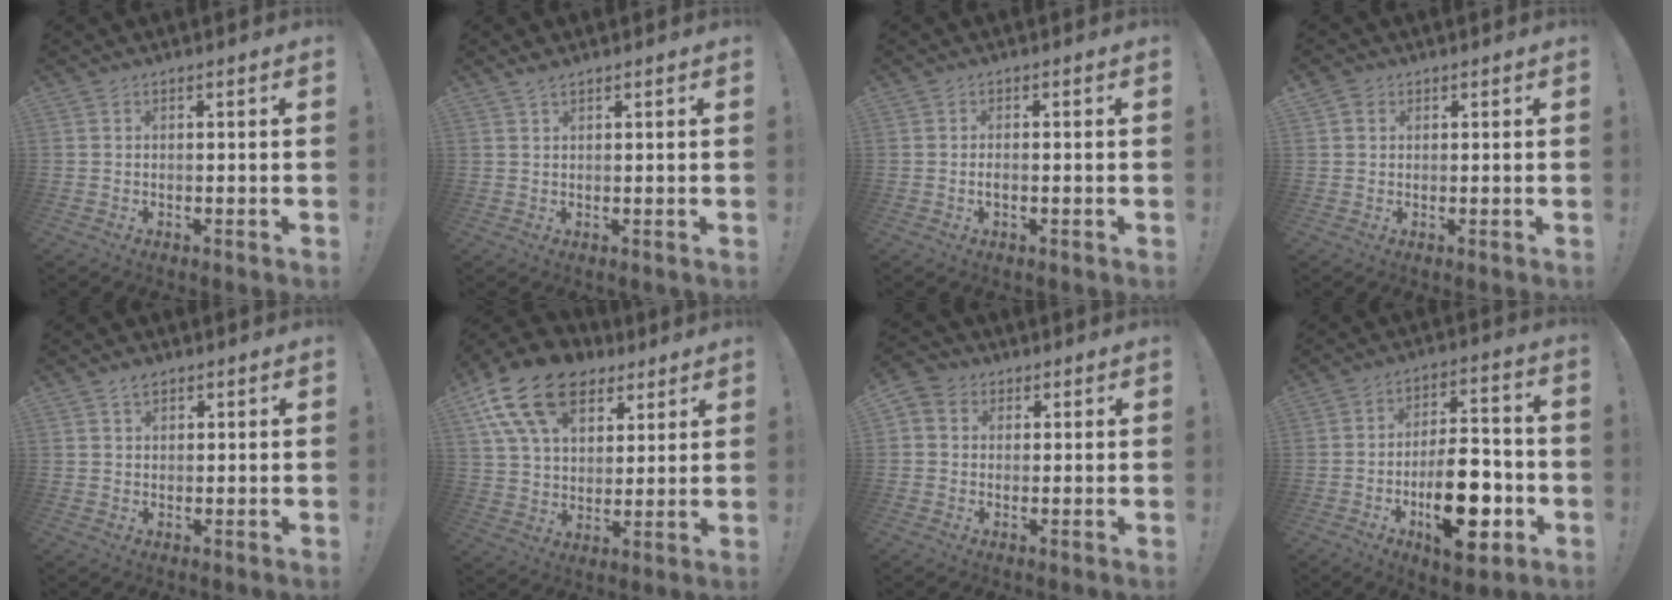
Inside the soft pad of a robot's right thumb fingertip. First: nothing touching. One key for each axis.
{"total": 1.8, "fx": 1.4, "fy": 0.5, "fz": 1.0, "tx": -0.017, "ty": -0.005, "tz": 0.025}
{"total": 1.4, "fx": -0.6, "fy": 0.5, "fz": 1.2, "tx": -0.022, "ty": 0.002, "tz": -0.011}
{"total": 1.7, "fx": 1.0, "fy": 1.4, "fz": 0.4, "tx": -0.009, "ty": 0.000, "tz": 0.018}
{"total": 2.5, "fx": 1.7, "fy": 1.6, "fz": 1.0, "tx": -0.009, "ty": -0.006, "tz": 0.029}
{"total": 19.6, "fx": 10.5, "fy": 12.4, "fz": 11.0, "tx": -0.190, "ty": -0.053, "tz": 0.192}
{"total": 4.2, "fx": 0.8, "fy": 3.8, "fz": 1.4, "tx": -0.028, "ty": 0.006, "tz": 0.016}
{"total": 18.4, "fx": -6.3, "fy": 8.8, "fz": 14.9, "tx": -0.218, "ty": 0.031, "tz": -0.094}